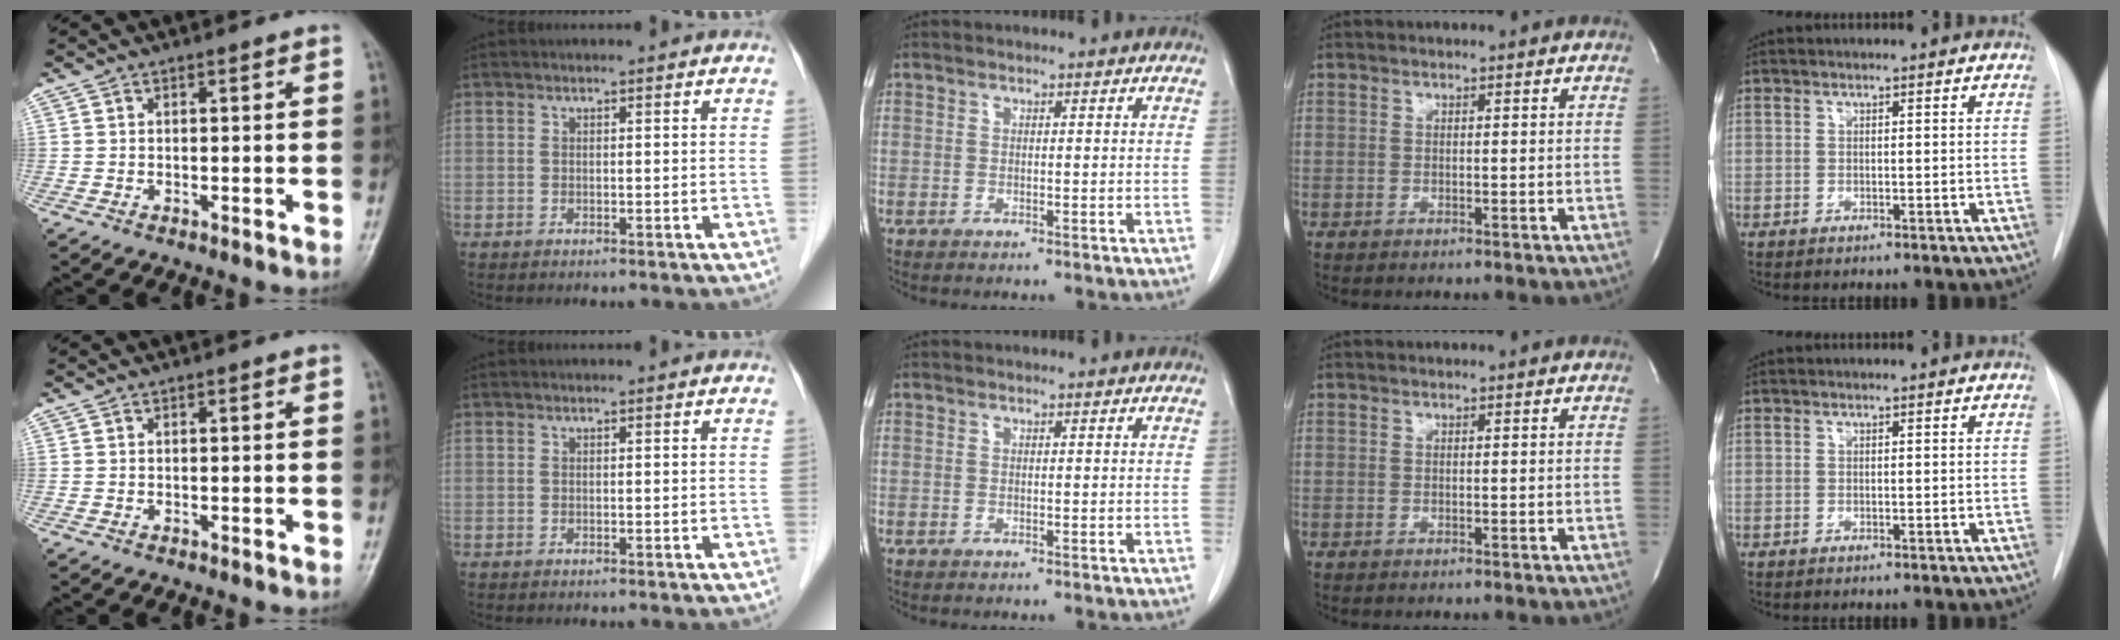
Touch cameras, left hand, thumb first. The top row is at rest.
{}